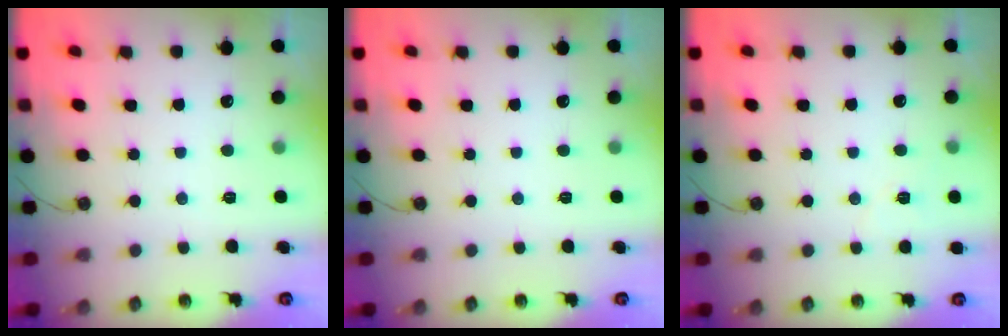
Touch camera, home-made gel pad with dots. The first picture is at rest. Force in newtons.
{"total": 0.0}
{"total": 3.9, "press": 3.8, "slide": 0.8}